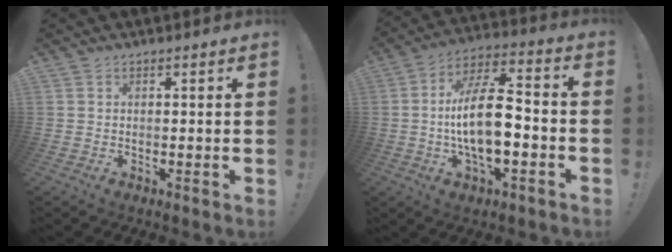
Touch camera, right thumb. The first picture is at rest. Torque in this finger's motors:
{"motor_torque": [0.92, 1.72, 0.68, 0.47, 0.41]}